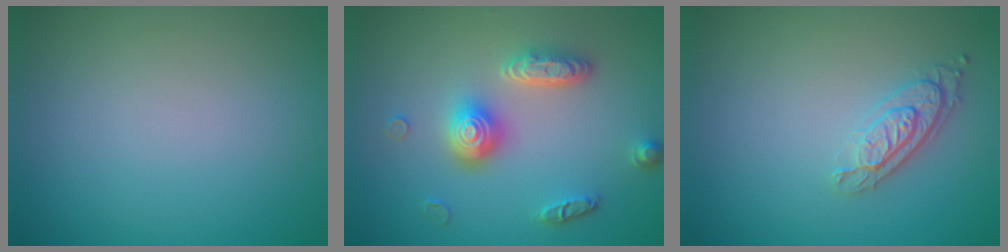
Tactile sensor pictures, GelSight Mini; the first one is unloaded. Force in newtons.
{"total": 4.1, "press": 3.4, "slide": 2.4}
{"total": 2.4, "press": 1.9, "slide": 1.4}